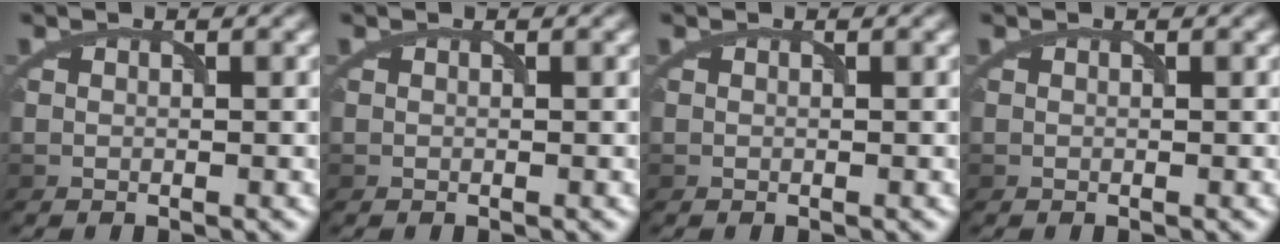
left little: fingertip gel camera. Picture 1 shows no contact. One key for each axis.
{"total": 0.0}
{"total": 0.0}
{"total": 0.0}